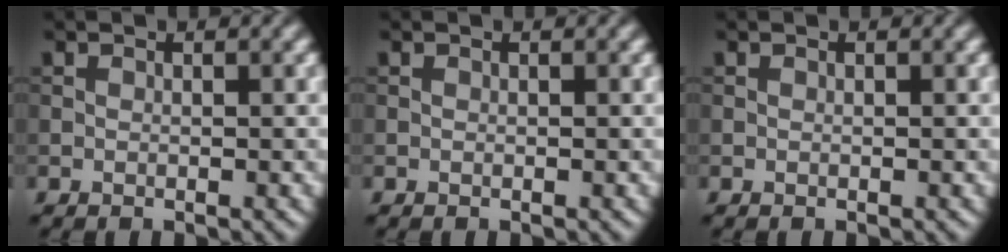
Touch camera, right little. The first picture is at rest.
{"total": 0.0}
{"total": 0.0}